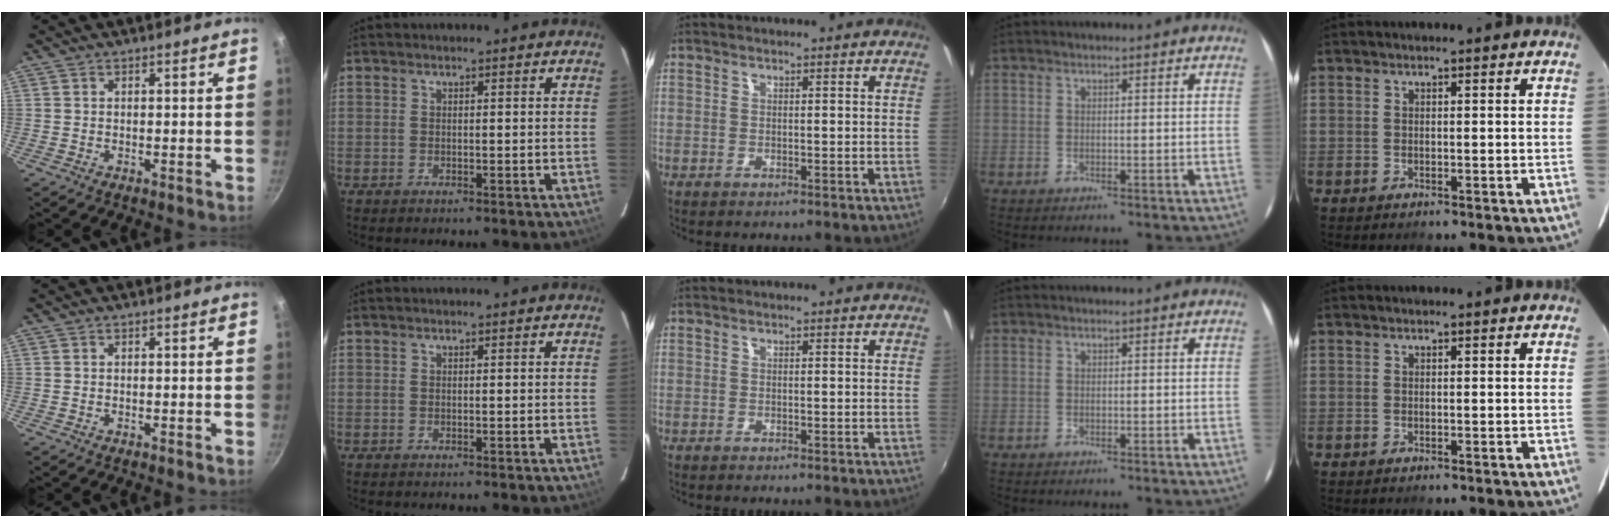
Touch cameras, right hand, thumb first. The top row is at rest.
{}